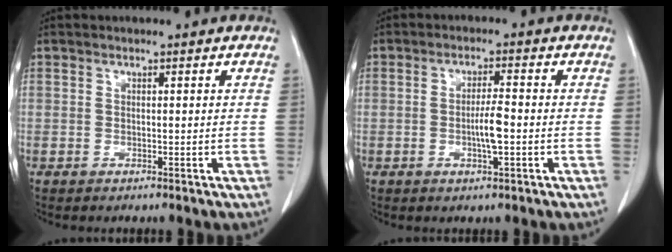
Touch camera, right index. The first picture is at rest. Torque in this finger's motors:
{"motor_torque": [0.66, 0.19, 0.38, 0.05]}